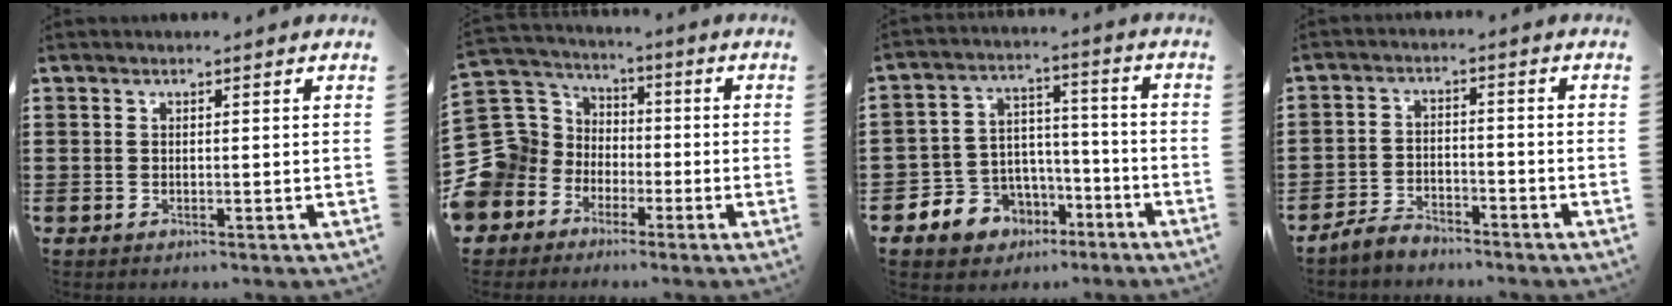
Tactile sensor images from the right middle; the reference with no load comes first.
{"total": 12.1, "force": [-2.9, 11.4, 2.6], "torque": [-0.133, -0.006, -0.049]}
{"total": 6.5, "force": [-3.8, 5.2, 0.2], "torque": [-0.031, 0.012, -0.073]}
{"total": 3.6, "force": [-3.5, 0.9, 0.5], "torque": [-0.019, 0.007, -0.074]}